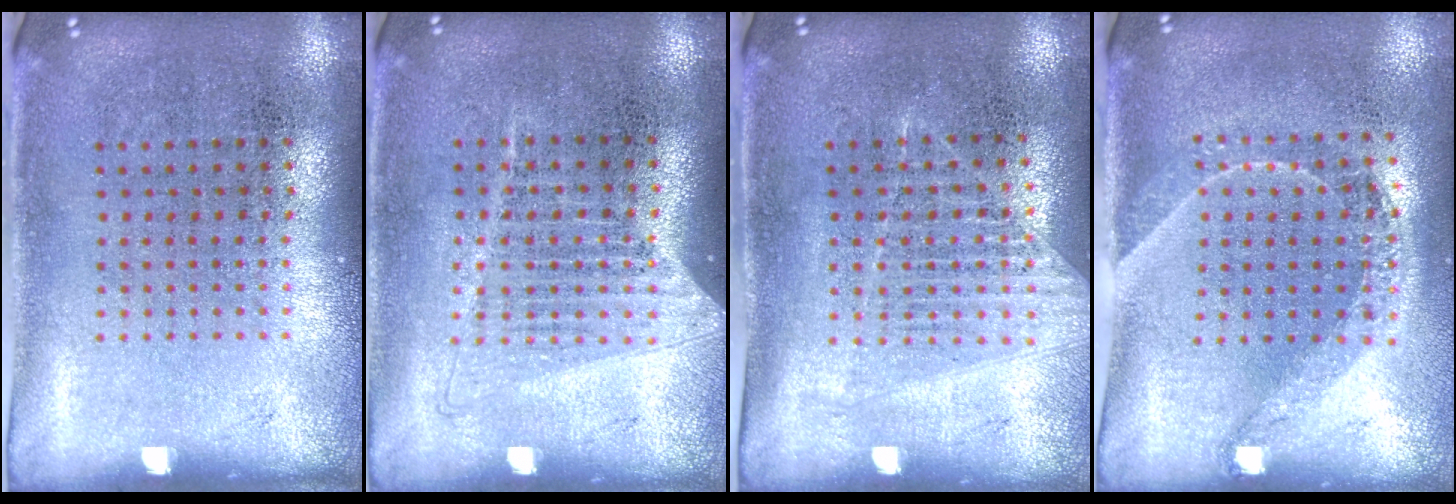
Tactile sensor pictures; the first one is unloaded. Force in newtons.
{"total": 1.0, "press": 0.9, "slide": 0.5}
{"total": 1.2, "press": 1.1, "slide": 0.4}
{"total": 1.5, "press": 1.2, "slide": 0.9}